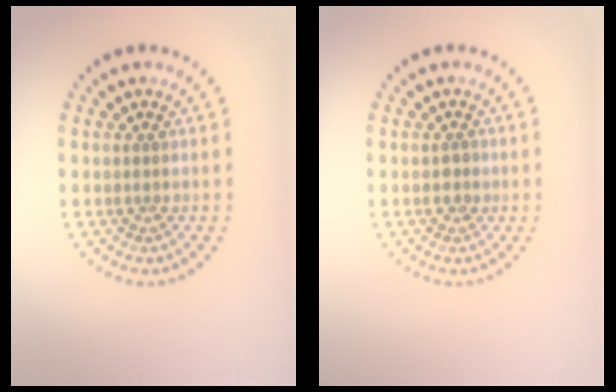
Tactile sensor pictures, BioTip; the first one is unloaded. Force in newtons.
{"total": 1.2, "press": 1.1, "slide": 0.4}